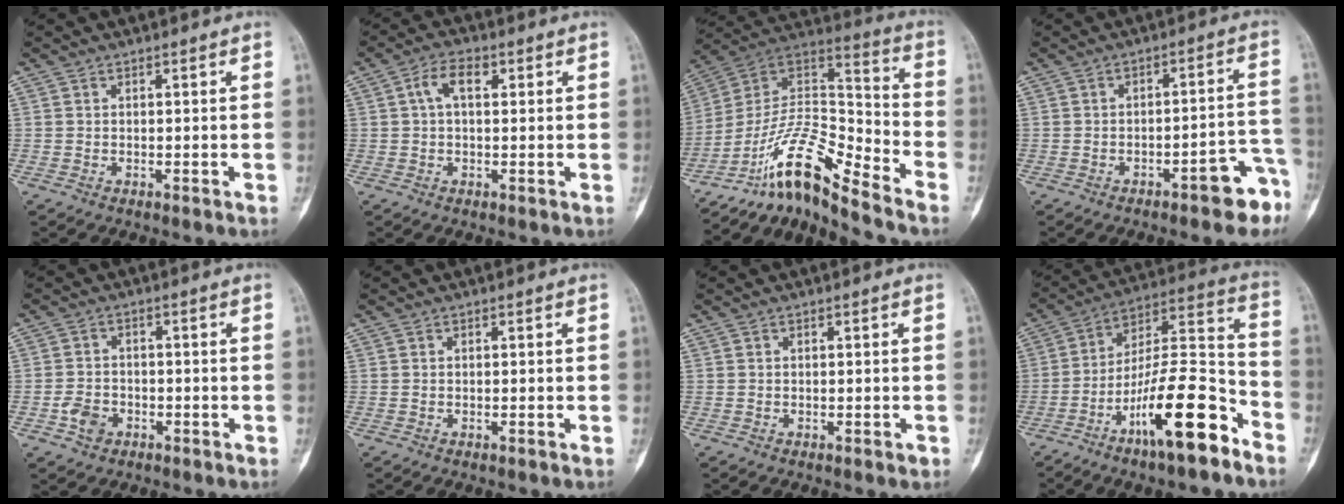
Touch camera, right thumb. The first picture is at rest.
{"total": 4.7, "force": [1.2, 2.5, 3.8], "torque": [-0.070, 0.017, 0.019]}
{"total": 14.5, "force": [-12.0, 2.1, 7.9], "torque": [-0.145, 0.114, -0.222]}
{"total": 8.3, "force": [-5.1, 2.5, 6.0], "torque": [-0.053, 0.049, -0.058]}
{"total": 4.1, "force": [-1.8, 3.2, 1.8], "torque": [-0.024, 0.013, -0.031]}
{"total": 0.0}
{"total": 0.6, "force": [-0.3, 0.2, 0.5], "torque": [-0.005, -0.001, -0.002]}
{"total": 19.4, "force": [-10.9, 5.0, 15.3], "torque": [-0.260, 0.082, -0.182]}